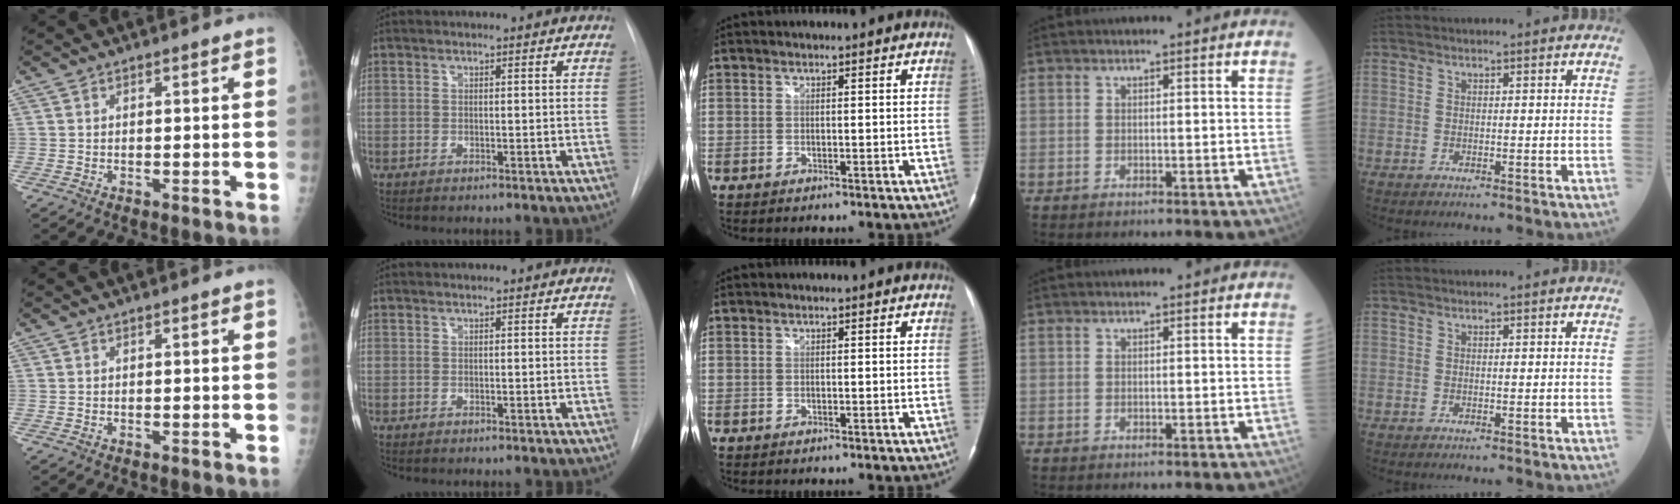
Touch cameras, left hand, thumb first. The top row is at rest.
{}